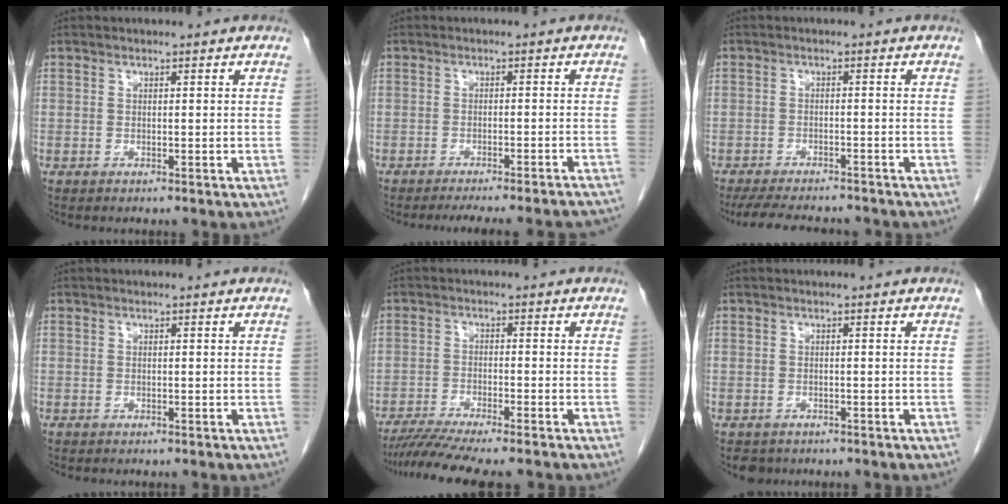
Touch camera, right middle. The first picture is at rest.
{"total": 16.1, "force": [-15.1, 1.0, 5.6], "torque": [-0.055, -0.009, -0.175]}
{"total": 10.9, "force": [-9.8, 2.4, 4.2], "torque": [-0.073, -0.009, -0.135]}
{"total": 0.0}
{"total": 8.8, "force": [-7.6, -0.3, 4.5], "torque": [-0.066, -0.019, -0.122]}
{"total": 2.5, "force": [-1.9, 1.5, 0.4], "torque": [-0.008, 0.000, -0.027]}